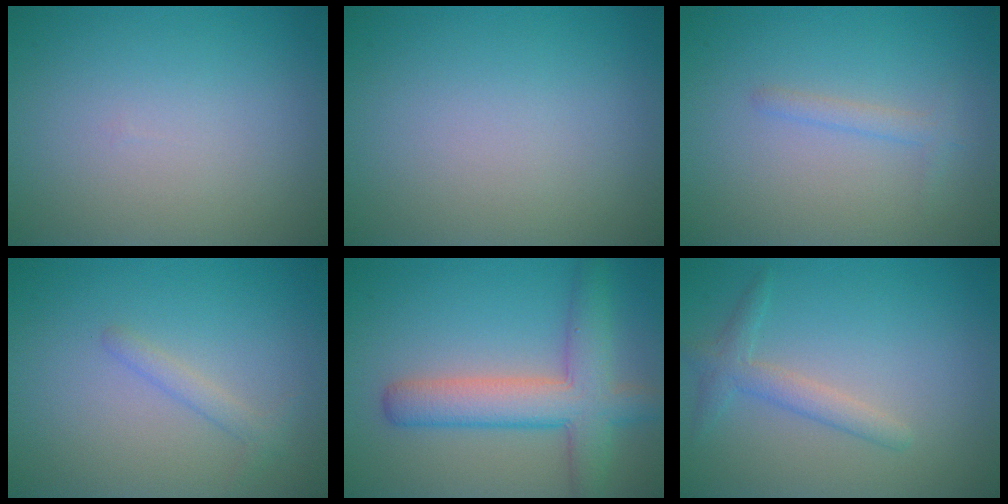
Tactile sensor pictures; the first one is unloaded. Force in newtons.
{"total": 0.0}
{"total": 1.2, "press": 1.2, "slide": 0.0}
{"total": 1.3, "press": 1.3, "slide": 0.1}
{"total": 6.1, "press": 6.1, "slide": 0.3}
{"total": 2.1, "press": 2.1, "slide": 0.1}